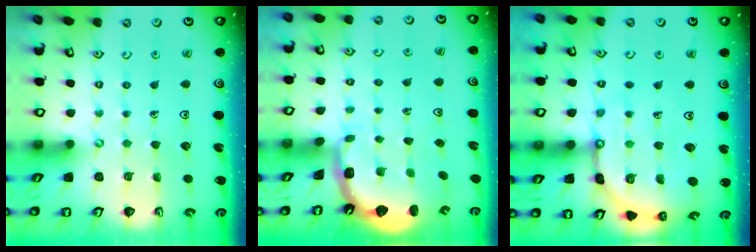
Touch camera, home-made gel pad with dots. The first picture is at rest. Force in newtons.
{"total": 2.6, "press": 1.7, "slide": 1.9}
{"total": 11.4, "press": 11.3, "slide": 1.5}